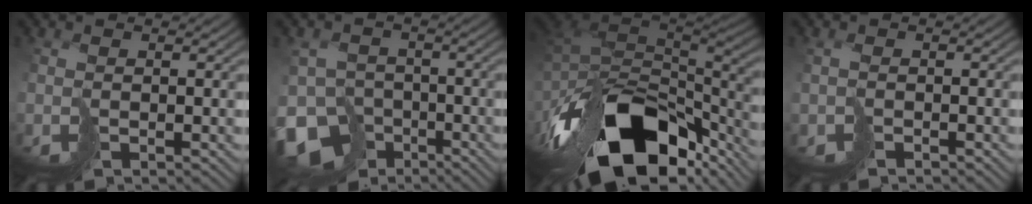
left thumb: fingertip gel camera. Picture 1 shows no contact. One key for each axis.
{"total": 11.9, "fx": -6.6, "fy": 8.5, "fz": 5.1, "tx": -0.121, "ty": -0.036, "tz": -0.120}
{"total": 18.4, "fx": -9.1, "fy": 10.0, "fz": 12.4, "tx": -0.277, "ty": -0.033, "tz": -0.135}
{"total": 1.5, "fx": -0.8, "fy": 1.0, "fz": 0.8, "tx": -0.022, "ty": 0.000, "tz": -0.018}